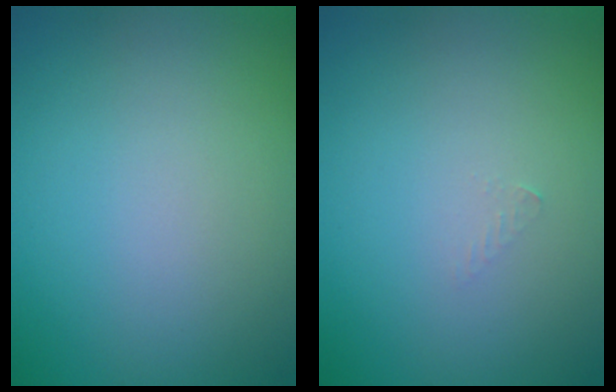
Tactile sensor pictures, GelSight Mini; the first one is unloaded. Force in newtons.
{"total": 0.7, "press": 0.7, "slide": 0.1}